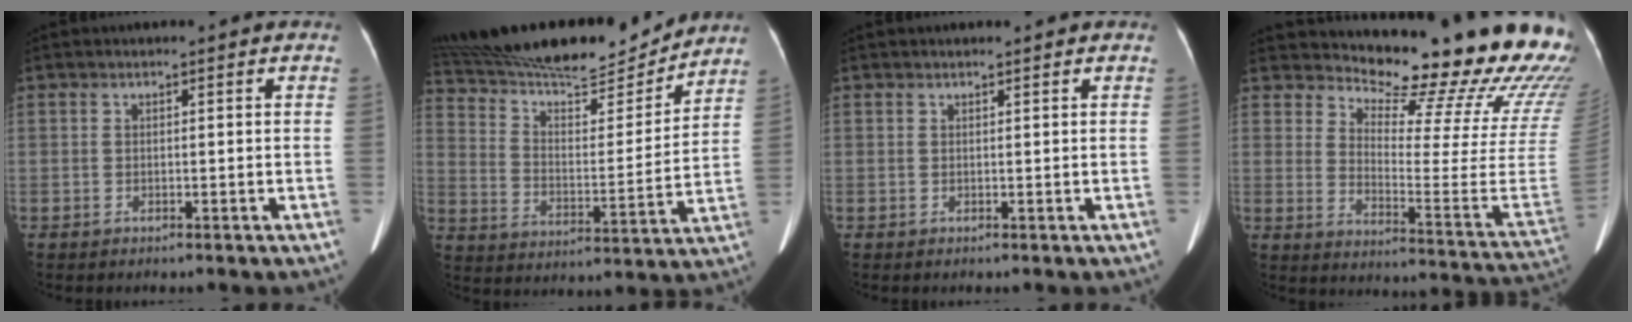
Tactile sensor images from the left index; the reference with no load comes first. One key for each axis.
{"total": 21.4, "fx": 19.9, "fy": 3.1, "fz": 7.3, "tx": -0.133, "ty": -0.007, "tz": 0.307}
{"total": 1.4, "fx": 1.3, "fy": 0.2, "fz": 0.5, "tx": -0.010, "ty": 0.018, "tz": 0.019}
{"total": 23.6, "fx": 22.2, "fy": 1.8, "fz": 7.8, "tx": -0.120, "ty": -0.149, "tz": 0.266}